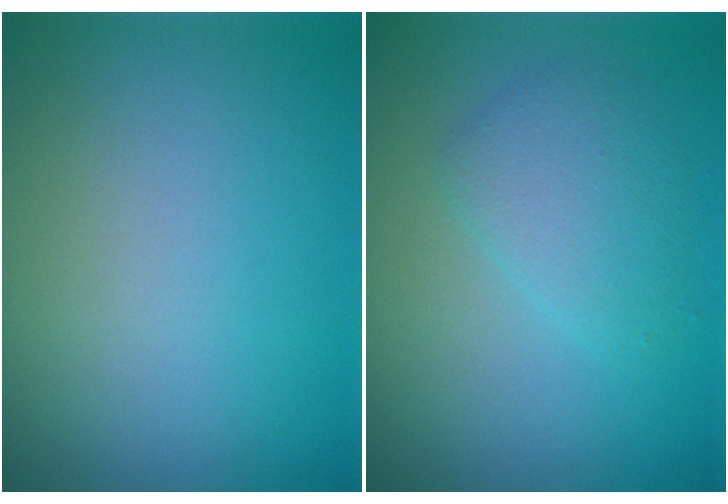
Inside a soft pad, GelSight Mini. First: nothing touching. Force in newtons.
{"total": 2.7, "press": 2.7, "slide": 0.2}